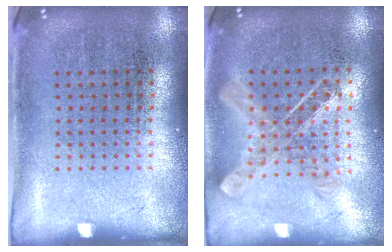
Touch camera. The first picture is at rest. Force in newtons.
{"total": 0.8, "press": 0.8, "slide": 0.0}